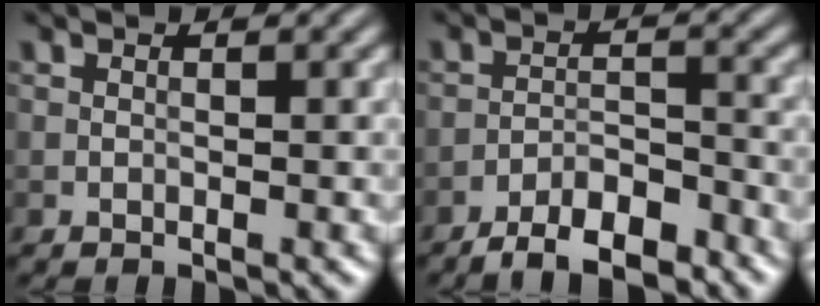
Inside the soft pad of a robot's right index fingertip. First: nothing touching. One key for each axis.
{"total": 5.1, "fx": -4.2, "fy": 1.4, "fz": 2.5, "tx": -0.038, "ty": 0.004, "tz": -0.076}